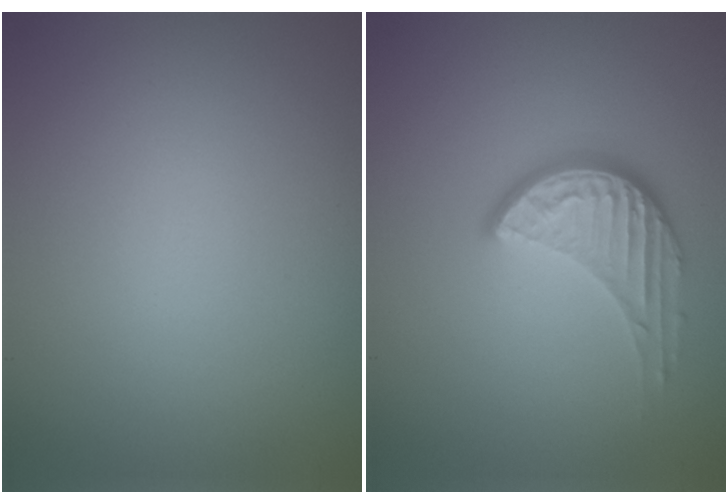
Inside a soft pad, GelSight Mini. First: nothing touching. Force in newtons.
{"total": 4.1, "press": 3.0, "slide": 2.8}